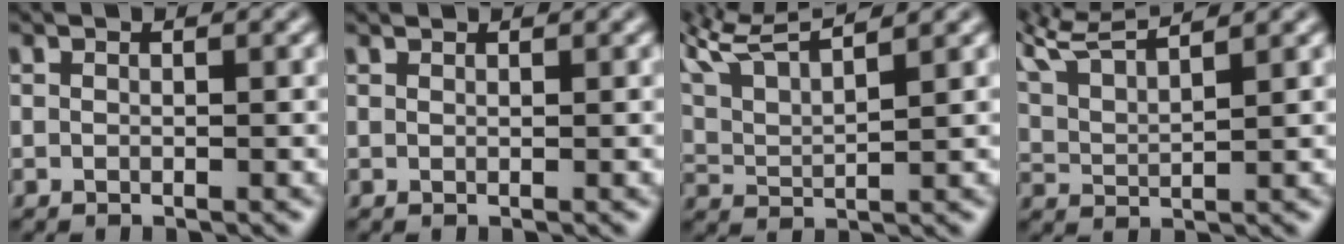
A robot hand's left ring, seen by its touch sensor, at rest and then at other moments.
{"total": 0.6, "force": [0.6, -0.1, -0.1], "torque": [0.000, -0.001, 0.010]}
{"total": 8.4, "force": [7.0, 1.5, 4.4], "torque": [-0.092, 0.029, 0.106]}
{"total": 7.6, "force": [6.4, 1.6, 3.8], "torque": [-0.077, 0.033, 0.090]}